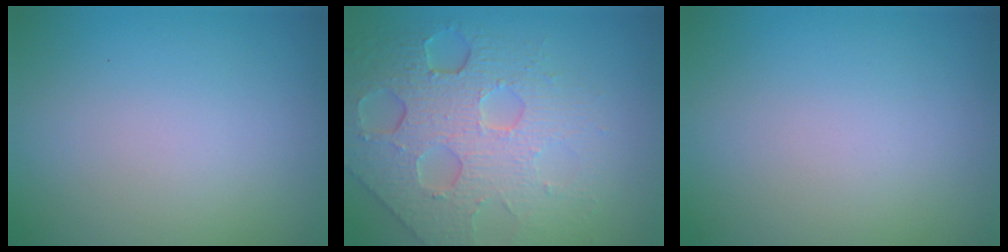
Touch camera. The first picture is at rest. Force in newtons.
{"total": 8.3, "press": 5.4, "slide": 6.2}
{"total": 0.0}